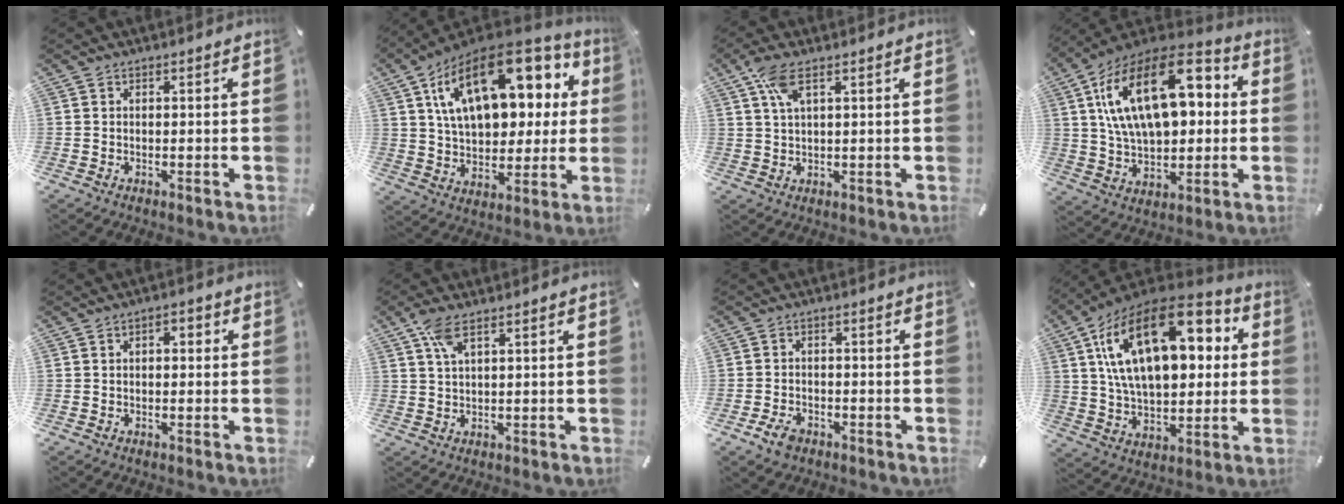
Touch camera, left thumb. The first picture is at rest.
{"total": 23.2, "force": [10.0, 13.4, 16.1], "torque": [-0.269, -0.045, 0.169]}
{"total": 5.9, "force": [2.8, 1.8, 4.8], "torque": [-0.105, 0.004, 0.050]}
{"total": 24.0, "force": [7.2, 14.2, 17.9], "torque": [-0.340, -0.015, 0.117]}
{"total": 2.3, "force": [-0.1, 1.3, 1.8], "torque": [-0.026, 0.005, -0.005]}
{"total": 4.9, "force": [2.6, 1.5, 3.9], "torque": [-0.086, 0.004, 0.046]}
{"total": 3.9, "force": [-2.4, 2.3, 2.0], "torque": [-0.045, 0.009, -0.047]}
{"total": 25.9, "force": [8.8, 14.7, 19.4], "torque": [-0.366, -0.036, 0.140]}